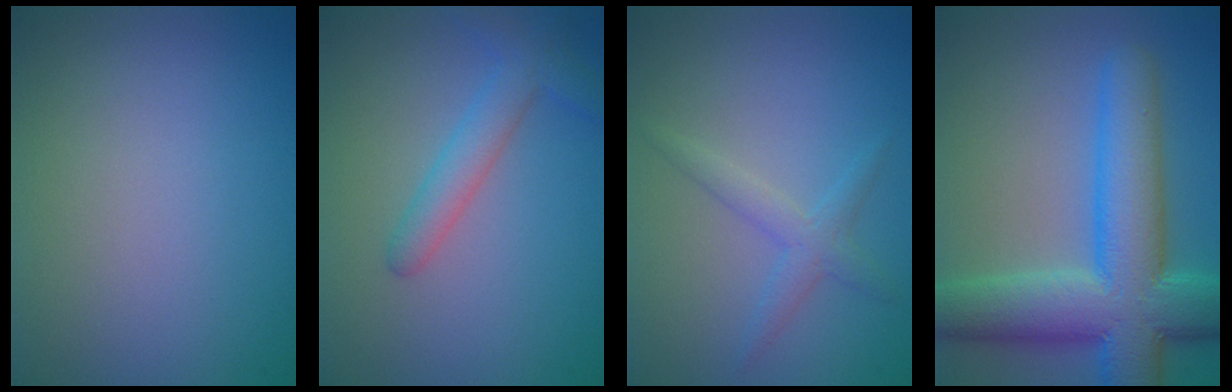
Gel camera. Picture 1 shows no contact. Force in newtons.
{"total": 2.8, "press": 2.7, "slide": 0.2}
{"total": 1.4, "press": 1.4, "slide": 0.0}
{"total": 10.4, "press": 10.4, "slide": 0.4}